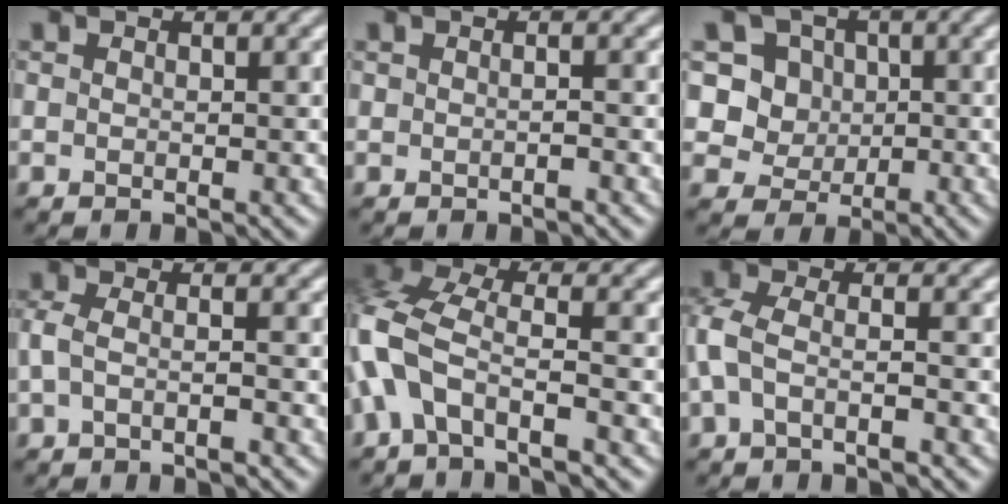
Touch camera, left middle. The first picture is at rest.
{"total": 0.6, "force": [-0.3, 0.1, 0.6], "torque": [-0.010, -0.004, -0.003]}
{"total": 6.1, "force": [1.5, 5.4, 2.4], "torque": [-0.033, 0.004, 0.022]}
{"total": 2.1, "force": [-0.9, 0.6, 1.8], "torque": [-0.042, -0.003, -0.023]}
{"total": 6.9, "force": [-2.6, 3.4, 5.4], "torque": [-0.126, 0.008, -0.066]}
{"total": 3.0, "force": [-1.2, 1.3, 2.4], "torque": [-0.062, -0.002, -0.033]}